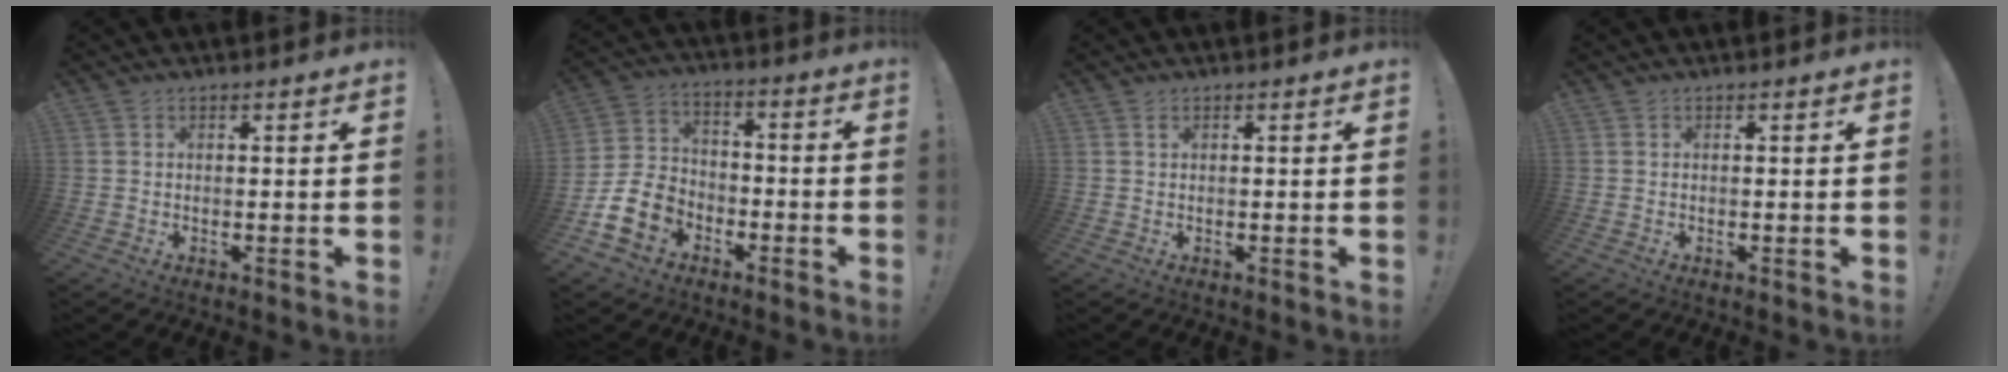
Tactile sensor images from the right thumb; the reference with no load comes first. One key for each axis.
{"total": 13.2, "fx": -6.3, "fy": 9.6, "fz": 6.4, "tx": -0.133, "ty": 0.044, "tz": -0.113}
{"total": 0.6, "fx": 0.4, "fy": 0.3, "fz": 0.4, "tx": -0.016, "ty": 0.004, "tz": 0.009}
{"total": 0.0}